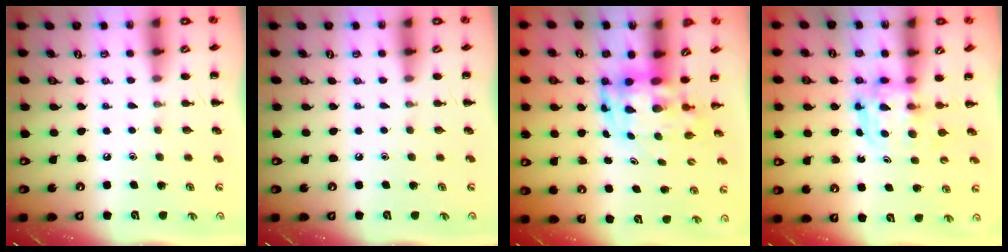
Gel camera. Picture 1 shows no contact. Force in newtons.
{"total": 0.0}
{"total": 4.5, "press": 4.3, "slide": 1.3}
{"total": 3.8, "press": 3.8, "slide": 0.2}